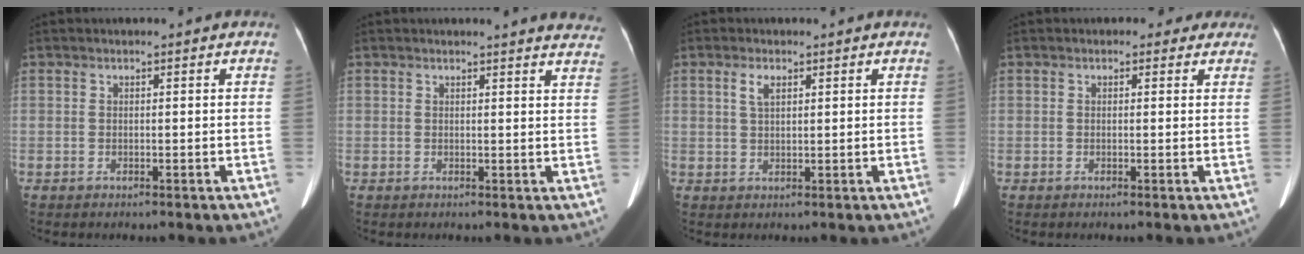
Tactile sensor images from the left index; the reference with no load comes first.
{"total": 10.4, "force": [10.1, 1.0, 2.4], "torque": [-0.001, -0.041, 0.079]}
{"total": 2.3, "force": [1.2, 0.9, 1.8], "torque": [-0.040, 0.006, 0.026]}
{"total": 2.2, "force": [1.6, 1.4, 0.6], "torque": [0.003, 0.007, 0.009]}